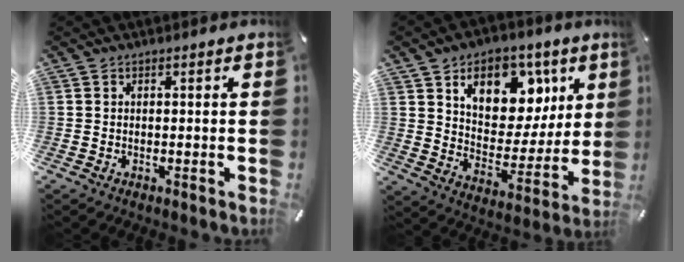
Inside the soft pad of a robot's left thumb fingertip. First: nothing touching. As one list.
[{"total": 14.4, "force": [7.7, 10.1, 6.8], "torque": [-0.090, -0.048, 0.136]}]